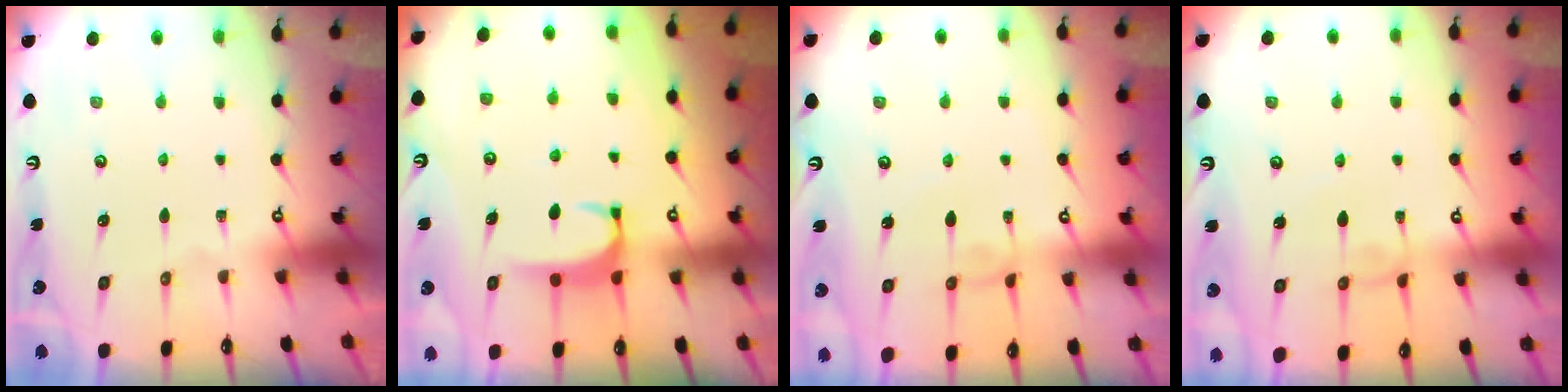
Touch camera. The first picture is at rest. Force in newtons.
{"total": 2.0, "press": 1.9, "slide": 0.5}
{"total": 2.9, "press": 2.9, "slide": 0.1}
{"total": 2.9, "press": 2.9, "slide": 0.1}